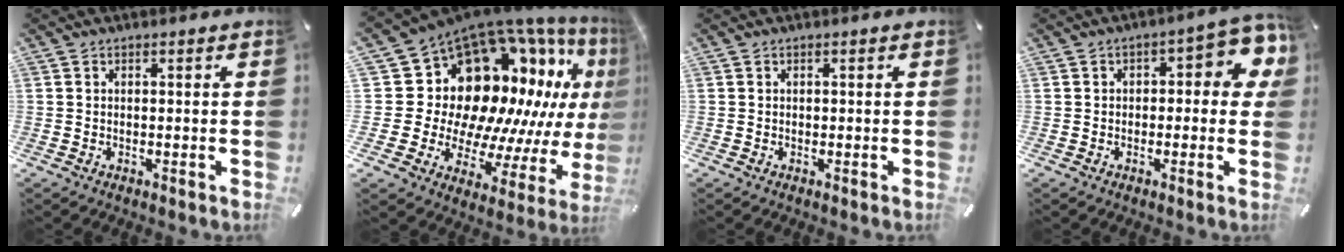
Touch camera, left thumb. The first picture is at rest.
{"total": 20.8, "force": [9.5, 14.3, 11.7], "torque": [-0.156, -0.138, 0.202]}
{"total": 0.0}
{"total": 7.9, "force": [1.3, 4.2, 6.7], "torque": [-0.083, -0.004, 0.017]}